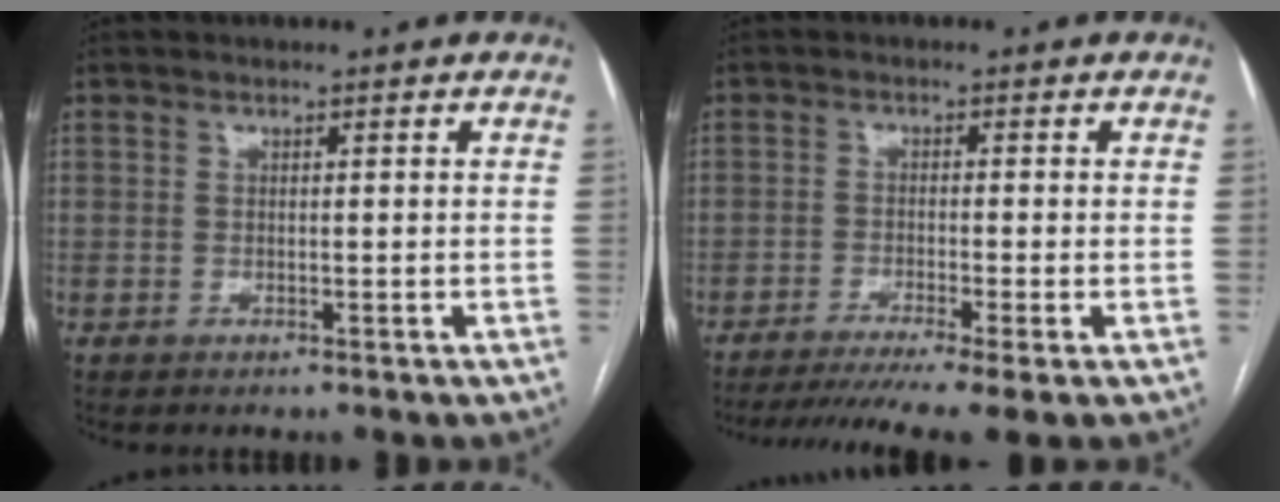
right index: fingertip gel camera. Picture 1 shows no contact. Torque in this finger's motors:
{"motor_torque": [0.89, -0.66, 0.42, 0.10]}